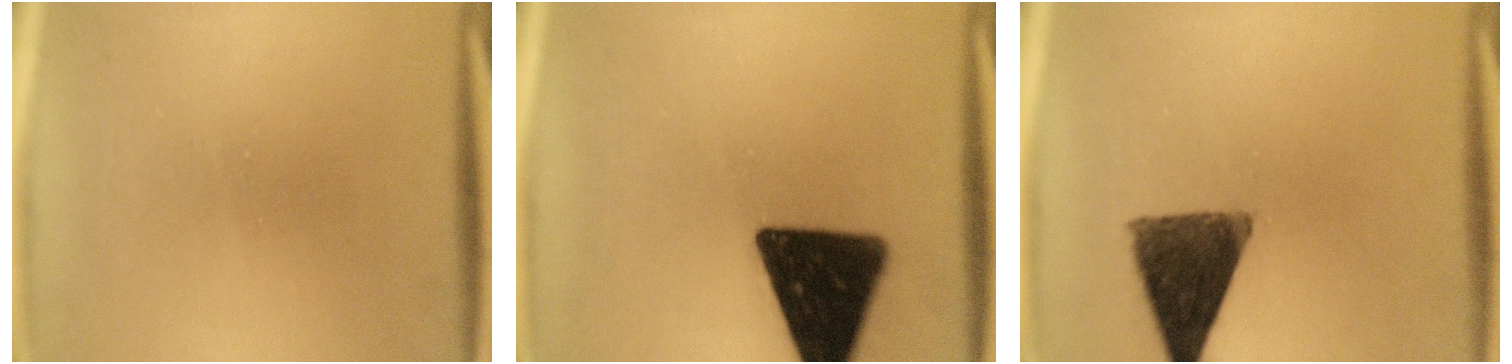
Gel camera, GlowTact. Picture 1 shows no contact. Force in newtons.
{"total": 17.2}
{"total": 11.9}